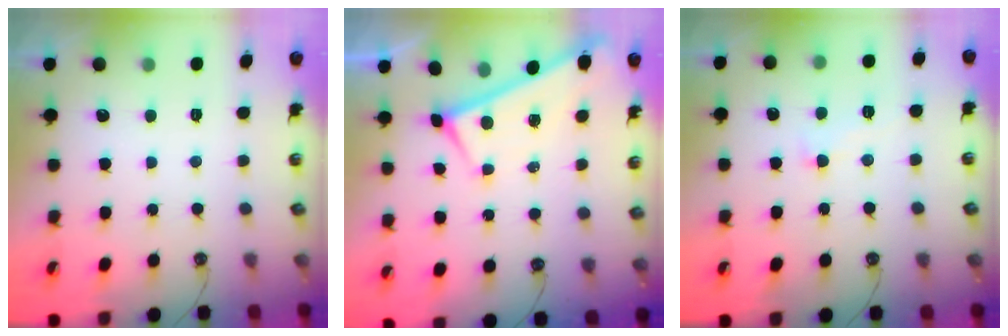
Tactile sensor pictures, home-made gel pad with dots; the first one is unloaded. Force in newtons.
{"total": 0.0}
{"total": 1.7, "press": 1.7, "slide": 0.2}